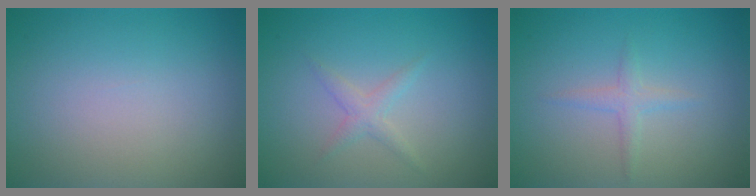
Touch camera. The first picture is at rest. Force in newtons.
{"total": 1.3, "press": 1.3, "slide": 0.1}
{"total": 1.3, "press": 1.3, "slide": 0.0}